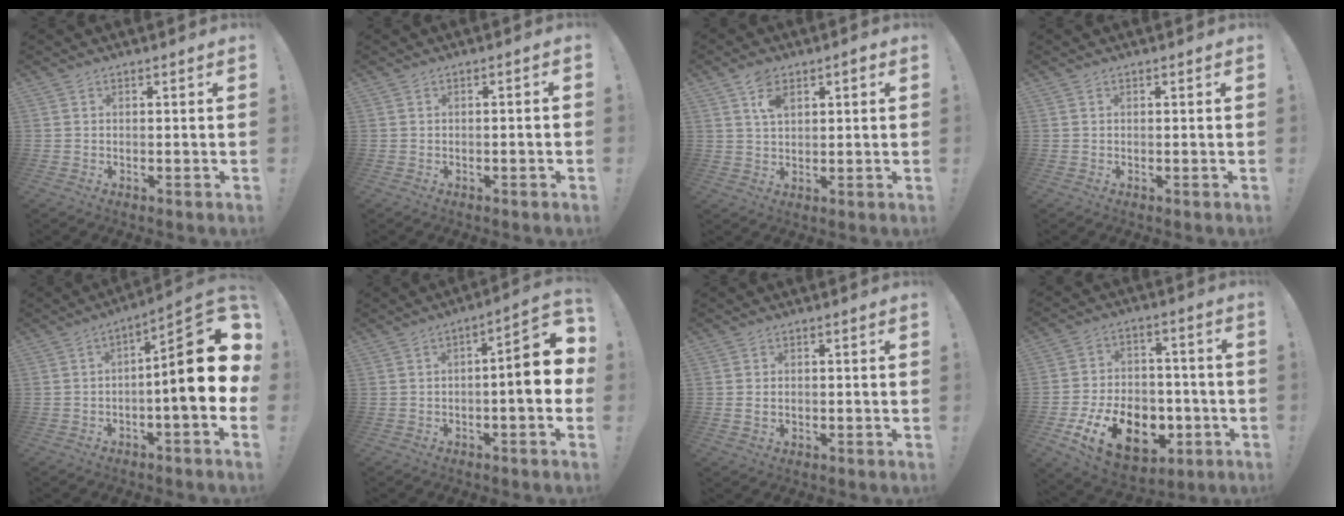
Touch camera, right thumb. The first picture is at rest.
{"total": 1.4, "force": [-0.9, -0.3, 1.1], "torque": [-0.017, 0.001, -0.015]}
{"total": 5.9, "force": [2.5, 3.4, 4.2], "torque": [-0.070, 0.002, 0.044]}
{"total": 0.0}
{"total": 18.2, "force": [0.6, 3.5, 17.9], "torque": [-0.252, -0.004, 0.006]}
{"total": 9.9, "force": [-0.5, 1.6, 9.7], "torque": [-0.128, -0.009, -0.014]}
{"total": 1.6, "force": [-0.1, 1.1, 1.2], "torque": [-0.015, 0.001, -0.002]}
{"total": 18.5, "force": [-7.0, 12.5, 11.7], "torque": [-0.177, 0.051, -0.103]}